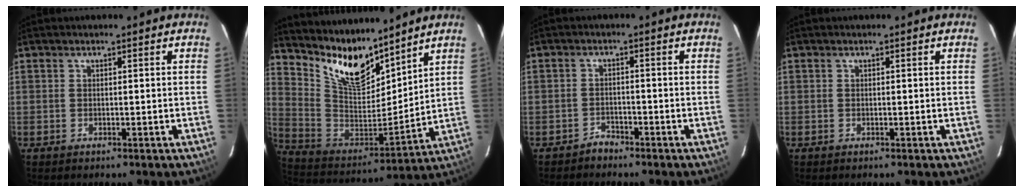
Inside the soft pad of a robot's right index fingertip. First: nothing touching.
{"total": 14.7, "force": [12.1, 4.6, 7.0], "torque": [-0.145, -0.018, 0.236]}
{"total": 2.3, "force": [-2.0, 1.1, -0.2], "torque": [0.004, 0.007, -0.035]}
{"total": 0.0}